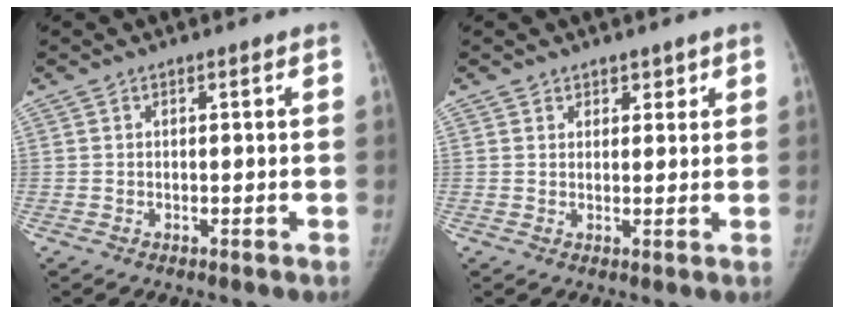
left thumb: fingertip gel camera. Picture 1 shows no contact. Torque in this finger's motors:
{"motor_torque": [-0.39, -0.25, -0.17, 0.17, -0.03]}